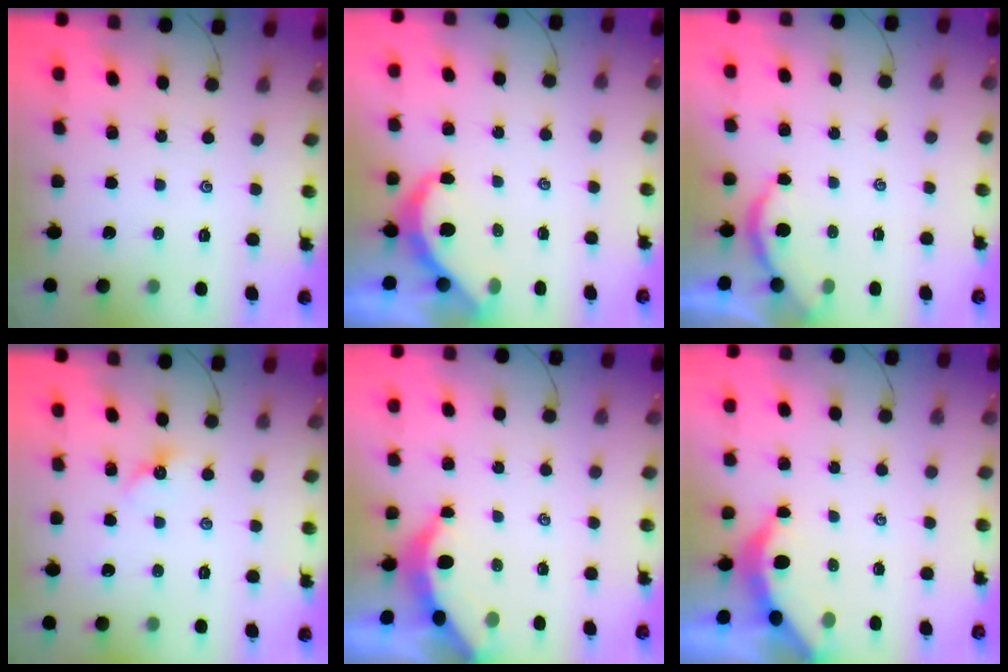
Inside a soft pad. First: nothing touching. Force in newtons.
{"total": 6.5, "press": 6.5, "slide": 0.2}
{"total": 1.9, "press": 1.9, "slide": 0.4}
{"total": 3.9, "press": 3.9, "slide": 0.8}
{"total": 3.8, "press": 3.8, "slide": 0.4}
{"total": 3.8, "press": 3.7, "slide": 0.5}